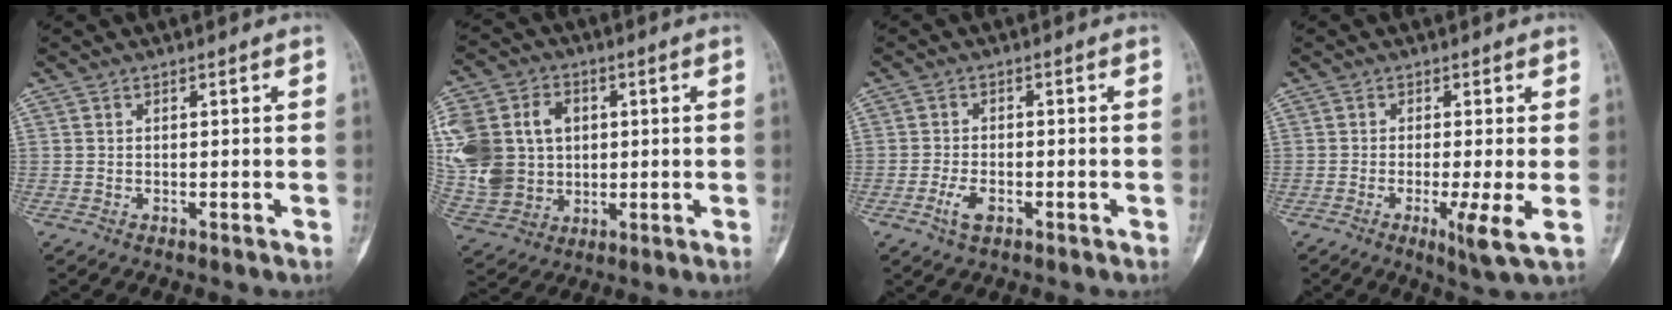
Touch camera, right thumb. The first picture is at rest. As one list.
[{"total": 22.3, "force": [3.3, 18.1, 12.6], "torque": [-0.291, 0.030, 0.082]}, {"total": 3.7, "force": [-1.7, 1.9, 2.6], "torque": [-0.055, 0.006, -0.030]}, {"total": 5.3, "force": [-1.2, 0.1, 5.2], "torque": [-0.100, -0.018, -0.022]}]